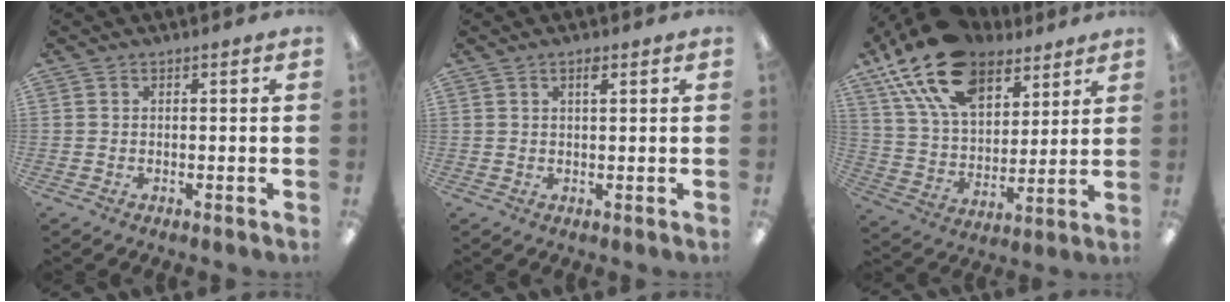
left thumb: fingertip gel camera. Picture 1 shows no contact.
{"total": 1.8, "force": [1.1, 0.5, 1.4], "torque": [-0.023, 0.000, 0.016]}
{"total": 20.7, "force": [13.9, 10.8, 10.9], "torque": [-0.208, -0.058, 0.253]}